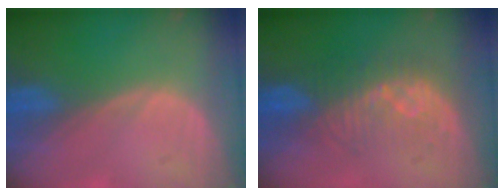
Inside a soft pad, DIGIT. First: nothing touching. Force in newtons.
{"total": 8.0, "press": 7.5, "slide": 2.9}